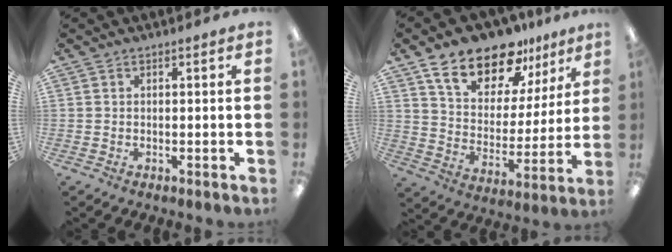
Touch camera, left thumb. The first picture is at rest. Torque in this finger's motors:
{"motor_torque": [0.44, 0.56, 1.19, -1.58, 0.07]}